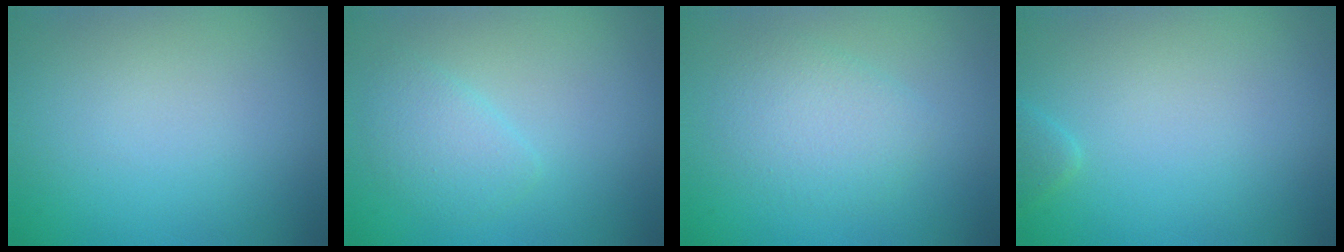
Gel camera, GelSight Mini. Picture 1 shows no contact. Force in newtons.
{"total": 2.2, "press": 2.1, "slide": 0.1}
{"total": 3.0, "press": 3.0, "slide": 0.1}
{"total": 0.8, "press": 0.8, "slide": 0.0}